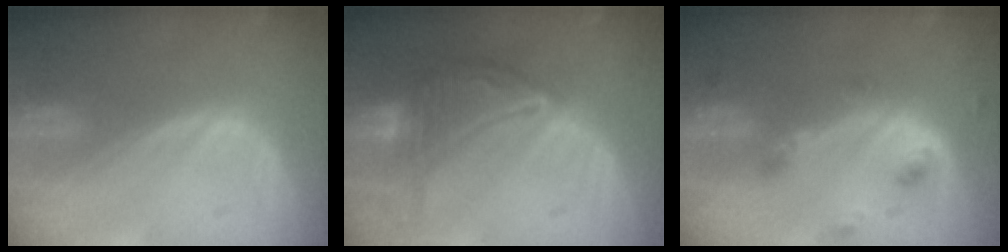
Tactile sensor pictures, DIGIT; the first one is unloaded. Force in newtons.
{"total": 9.9, "press": 9.9, "slide": 0.6}
{"total": 4.5, "press": 4.0, "slide": 2.0}